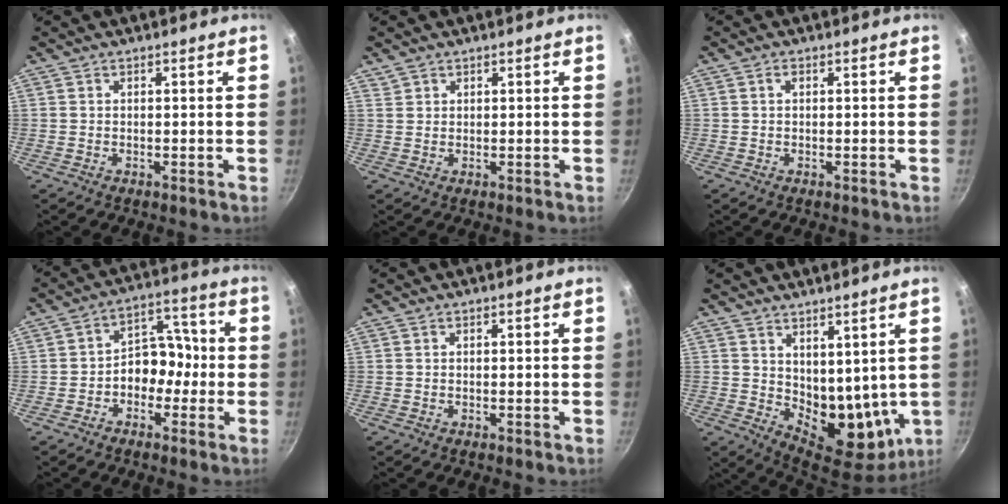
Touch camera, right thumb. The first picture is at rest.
{"total": 1.6, "force": [1.1, 1.1, 0.2], "torque": [0.004, 0.006, 0.021]}
{"total": 1.0, "force": [0.3, 0.6, 0.8], "torque": [-0.014, 0.005, 0.005]}
{"total": 8.5, "force": [-2.1, 6.5, 5.0], "torque": [-0.014, 0.047, -0.044]}
{"total": 0.0}
{"total": 12.8, "force": [4.1, 8.0, 9.2], "torque": [-0.103, -0.043, 0.091]}